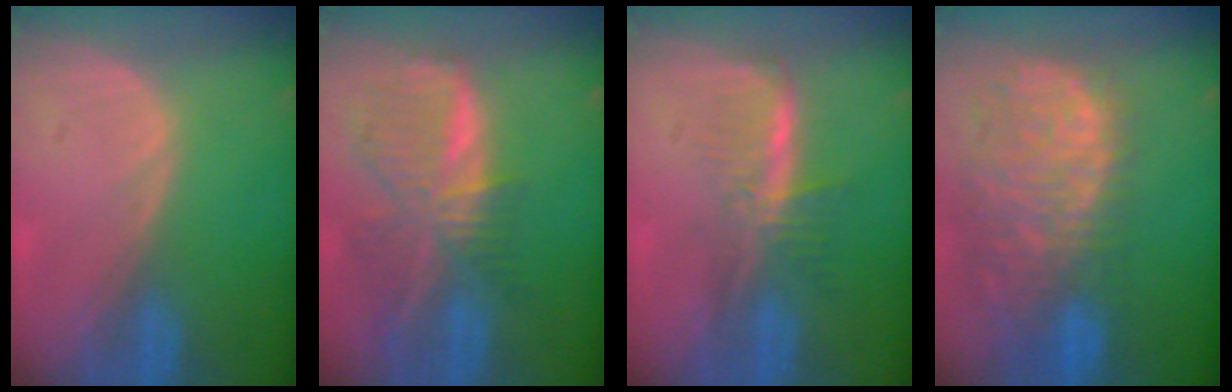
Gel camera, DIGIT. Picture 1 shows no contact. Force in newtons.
{"total": 9.1, "press": 7.9, "slide": 4.4}
{"total": 6.0, "press": 5.2, "slide": 3.0}
{"total": 13.5, "press": 11.1, "slide": 7.6}